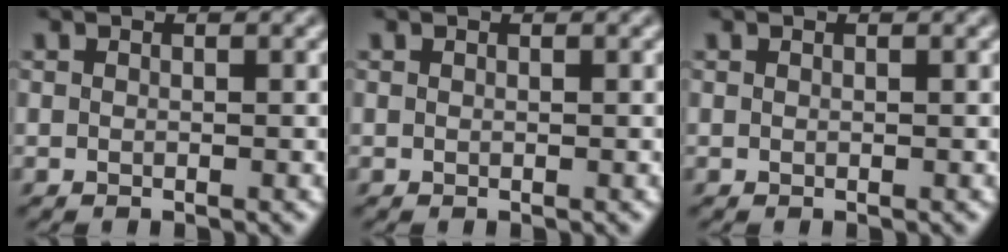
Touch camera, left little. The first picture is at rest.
{"total": 0.0}
{"total": 0.0}